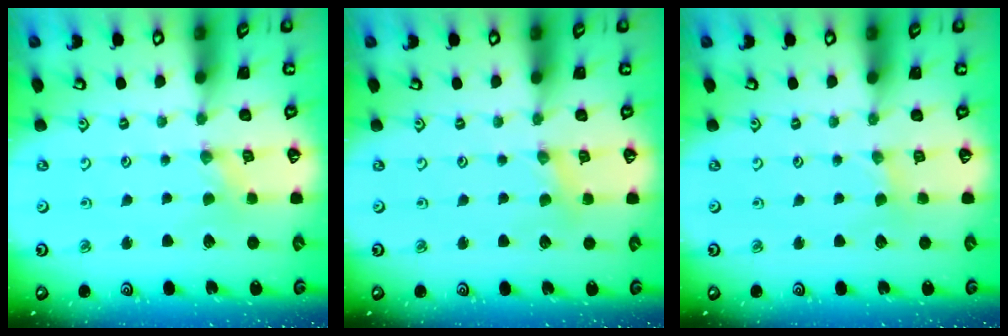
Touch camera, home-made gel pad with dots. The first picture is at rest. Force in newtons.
{"total": 2.0, "press": 1.9, "slide": 0.4}
{"total": 0.6, "press": 0.6, "slide": 0.2}